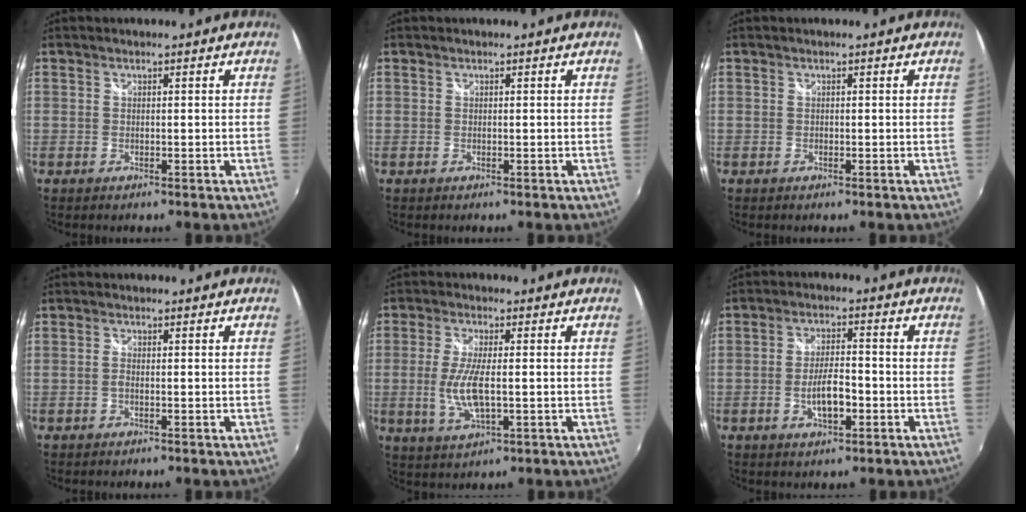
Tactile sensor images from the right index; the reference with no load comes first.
{"total": 0.0}
{"total": 0.0}
{"total": 0.9, "force": [-0.4, 0.3, 0.7], "torque": [-0.016, 0.002, -0.008]}
{"total": 7.7, "force": [-1.1, 2.2, 7.3], "torque": [-0.151, -0.010, -0.018]}
{"total": 6.0, "force": [-2.1, 2.1, 5.2], "torque": [-0.102, -0.001, -0.034]}